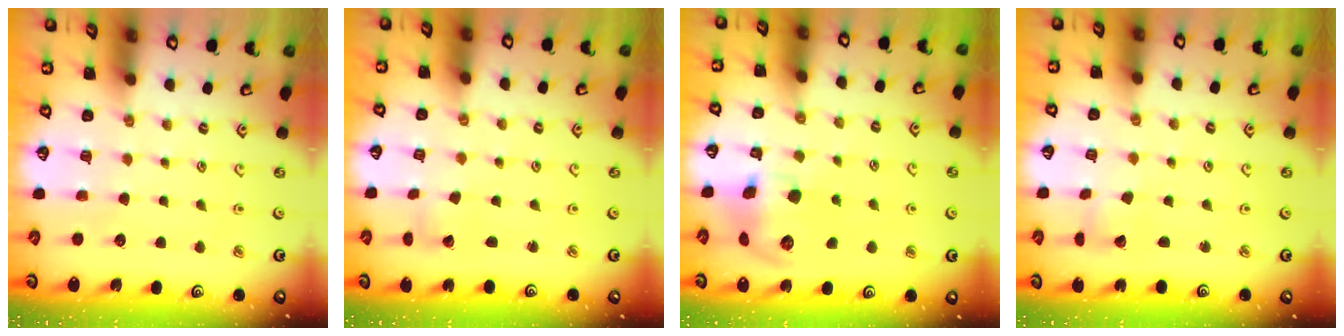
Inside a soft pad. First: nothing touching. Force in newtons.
{"total": 0.8, "press": 0.8, "slide": 0.1}
{"total": 12.2, "press": 12.1, "slide": 1.4}
{"total": 2.3, "press": 2.3, "slide": 0.2}